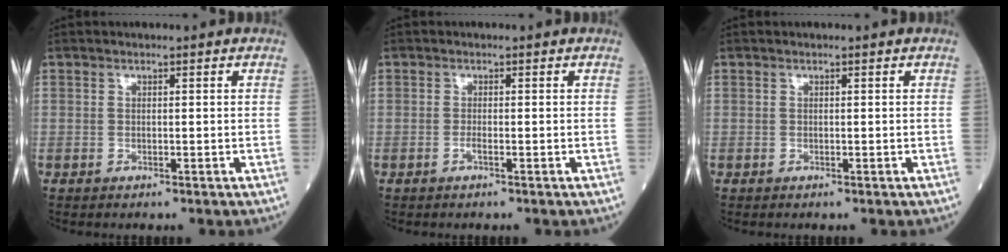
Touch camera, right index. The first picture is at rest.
{"total": 0.7, "force": [-0.4, -0.1, 0.6], "torque": [-0.015, -0.001, -0.009]}
{"total": 0.0}